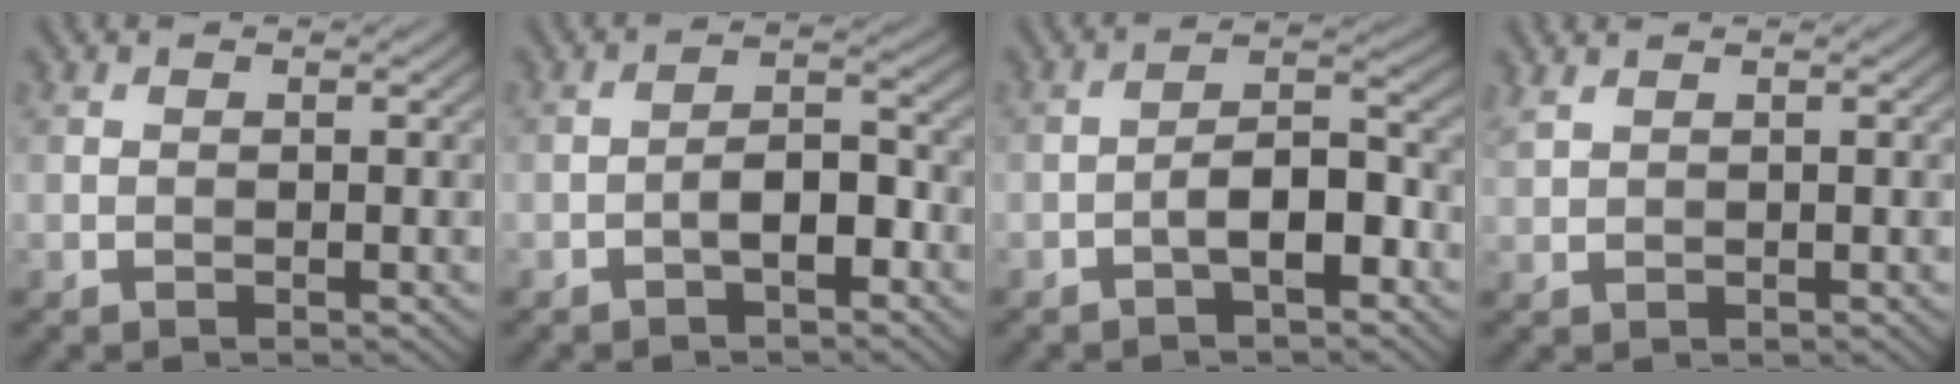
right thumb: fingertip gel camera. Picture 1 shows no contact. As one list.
[{"total": 3.8, "force": [-1.8, 1.5, 3.0], "torque": [-0.044, 0.012, -0.037]}, {"total": 5.4, "force": [-2.4, 2.0, 4.4], "torque": [-0.069, 0.016, -0.049]}, {"total": 1.3, "force": [1.2, 0.1, 0.6], "torque": [-0.024, 0.007, 0.031]}]